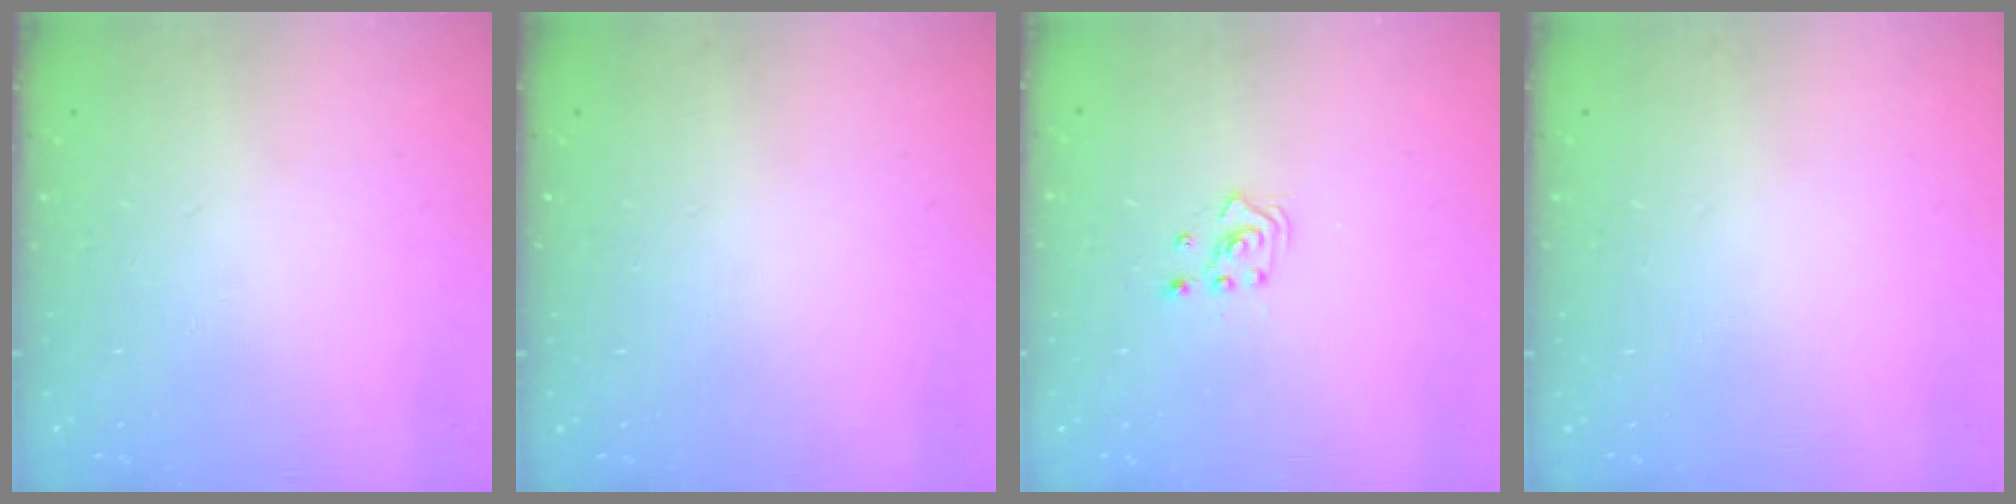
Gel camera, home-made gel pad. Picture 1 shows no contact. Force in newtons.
{"total": 0.0}
{"total": 2.5, "press": 2.5, "slide": 0.3}
{"total": 0.0}